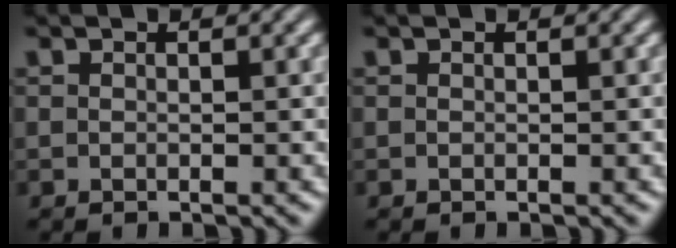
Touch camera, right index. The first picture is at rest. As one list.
[{"total": 0.0}]